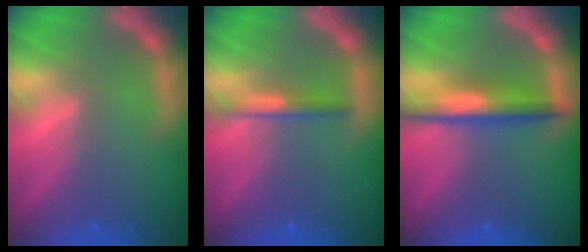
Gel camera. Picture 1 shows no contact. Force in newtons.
{"total": 1.9}
{"total": 4.5}